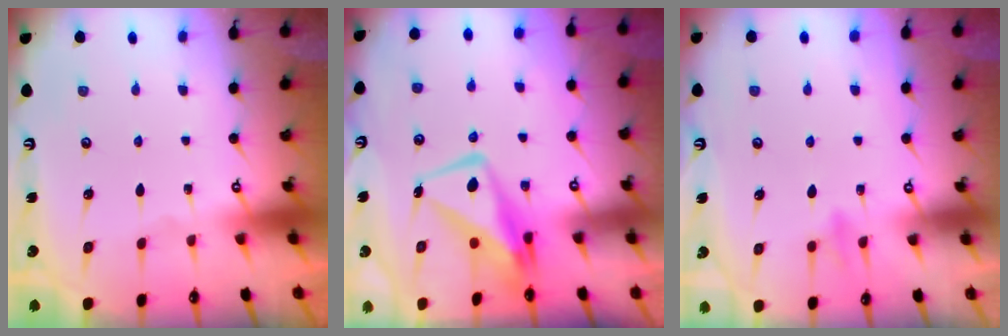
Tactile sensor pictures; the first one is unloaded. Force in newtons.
{"total": 11.5, "press": 11.4, "slide": 1.2}
{"total": 6.6, "press": 6.5, "slide": 1.2}